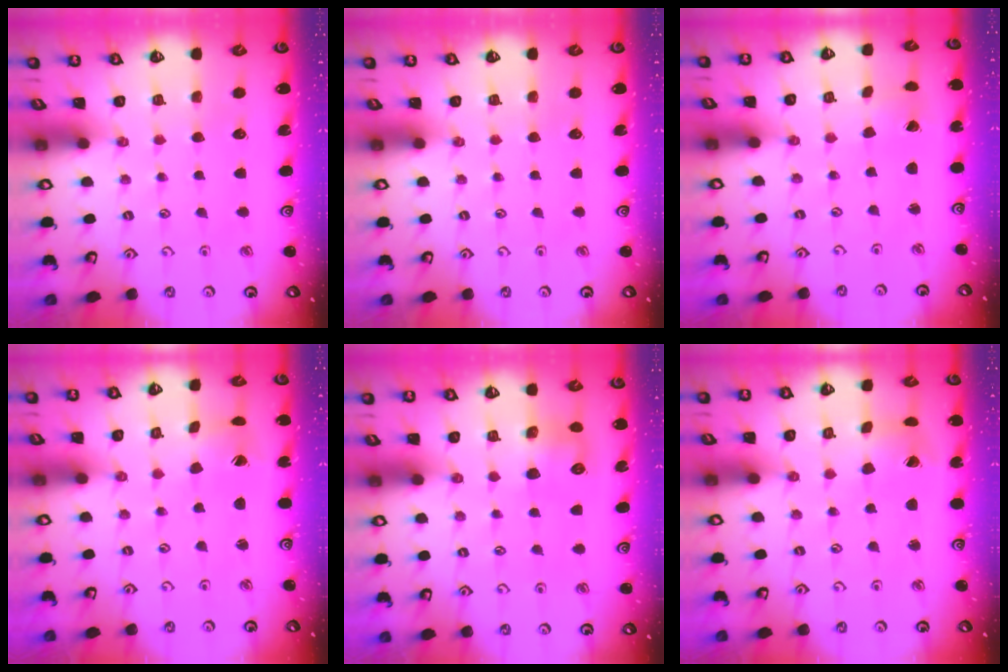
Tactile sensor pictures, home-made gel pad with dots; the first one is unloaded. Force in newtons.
{"total": 0.0}
{"total": 0.0}
{"total": 1.9, "press": 1.8, "slide": 0.2}
{"total": 7.1, "press": 7.1, "slide": 0.3}
{"total": 2.9, "press": 2.9, "slide": 0.4}